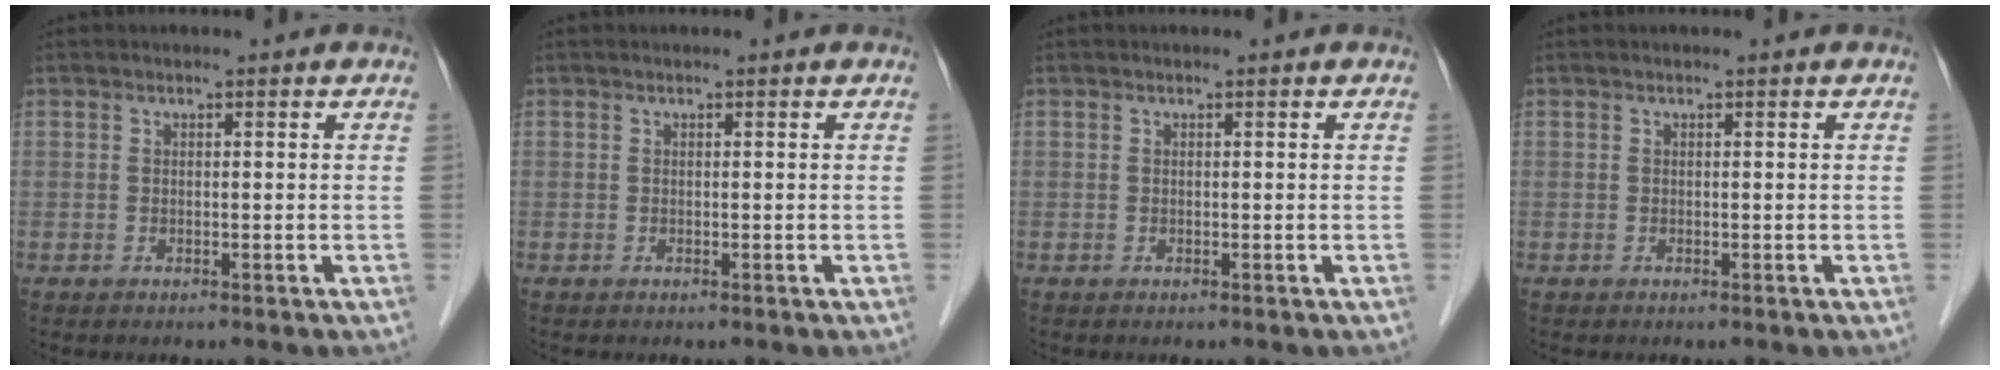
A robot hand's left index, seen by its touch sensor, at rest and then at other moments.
{"total": 0.0}
{"total": 0.0}
{"total": 0.0}